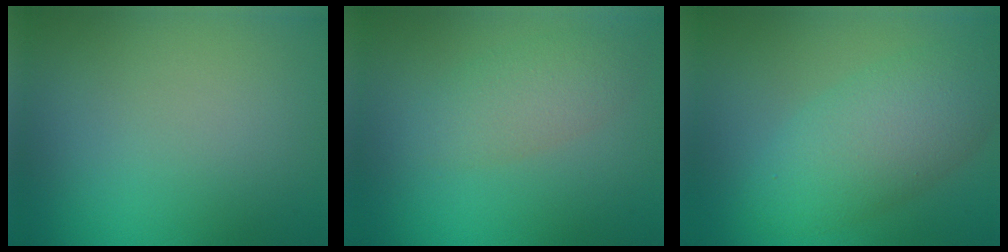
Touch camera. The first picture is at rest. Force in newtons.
{"total": 2.8, "press": 2.8, "slide": 0.0}
{"total": 5.7, "press": 5.7, "slide": 0.2}